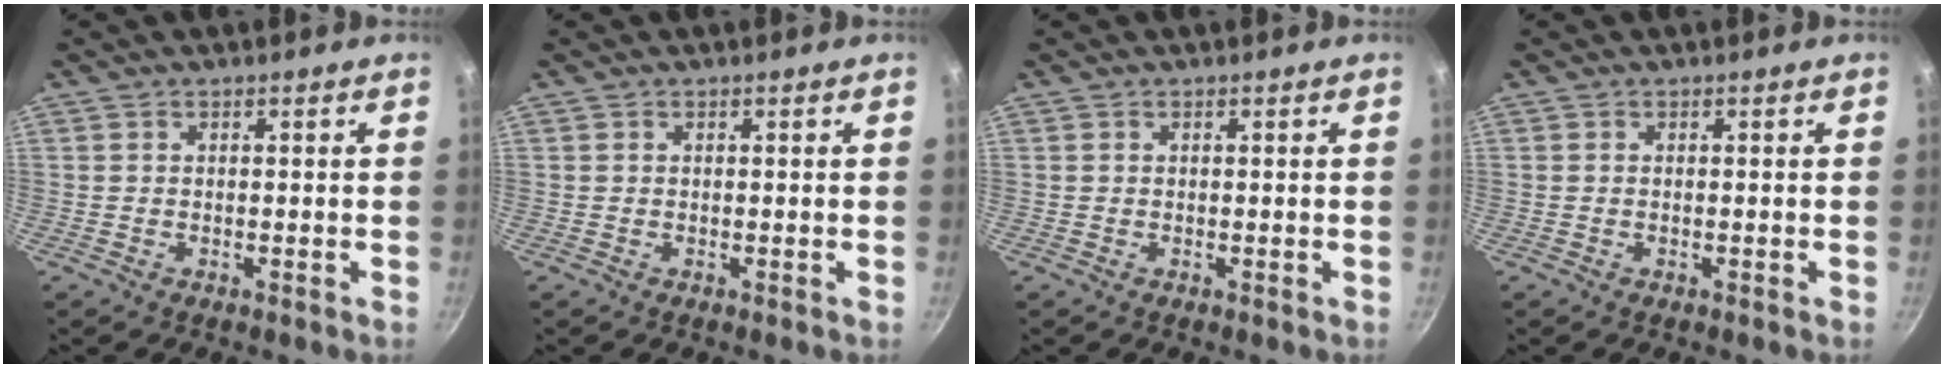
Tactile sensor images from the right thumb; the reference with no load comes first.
{"total": 0.0}
{"total": 0.0}
{"total": 0.0}